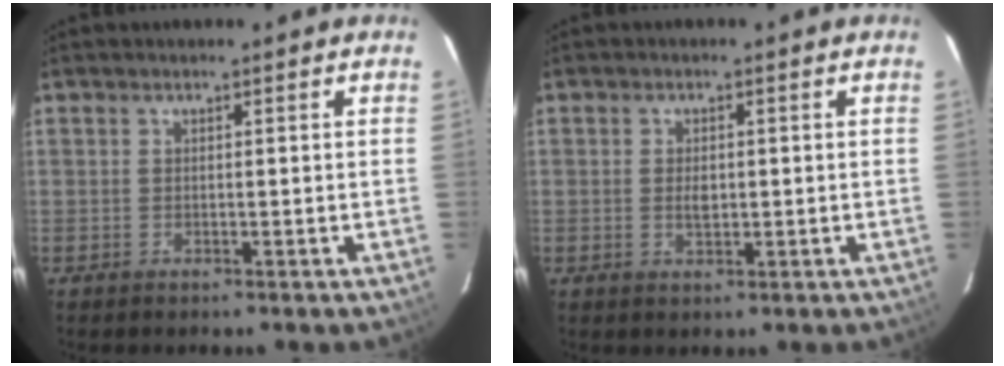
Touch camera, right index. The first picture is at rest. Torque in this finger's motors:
{"motor_torque": [-0.30, 0.04, 0.04, 0.00]}